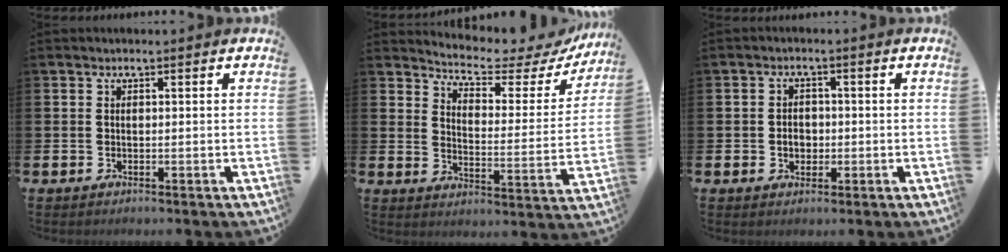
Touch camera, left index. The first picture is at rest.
{"total": 5.3, "force": [5.0, 1.2, 1.3], "torque": [-0.045, -0.044, 0.078]}
{"total": 2.4, "force": [-0.4, 2.0, 1.4], "torque": [-0.007, -0.003, -0.015]}